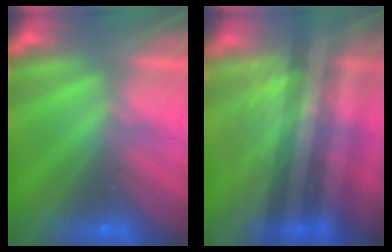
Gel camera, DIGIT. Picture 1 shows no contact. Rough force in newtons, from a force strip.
{"total": 3.3}